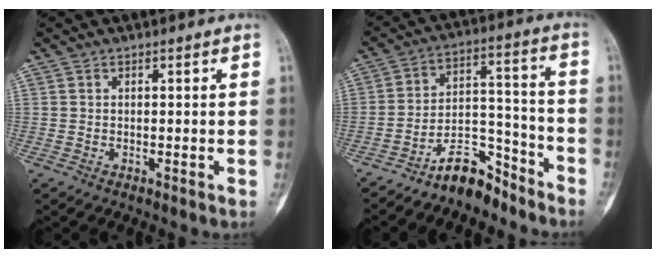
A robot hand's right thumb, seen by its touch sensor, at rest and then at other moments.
{"total": 10.0, "force": [-8.3, 4.2, 3.9], "torque": [-0.044, 0.099, -0.150]}